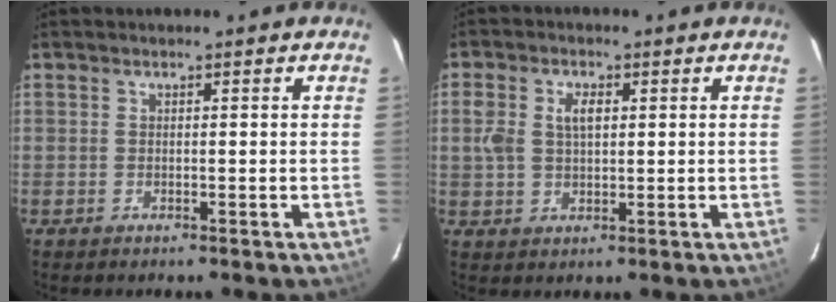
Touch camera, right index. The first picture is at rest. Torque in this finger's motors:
{"motor_torque": [0.13, 0.06, 0.10, 0.06]}